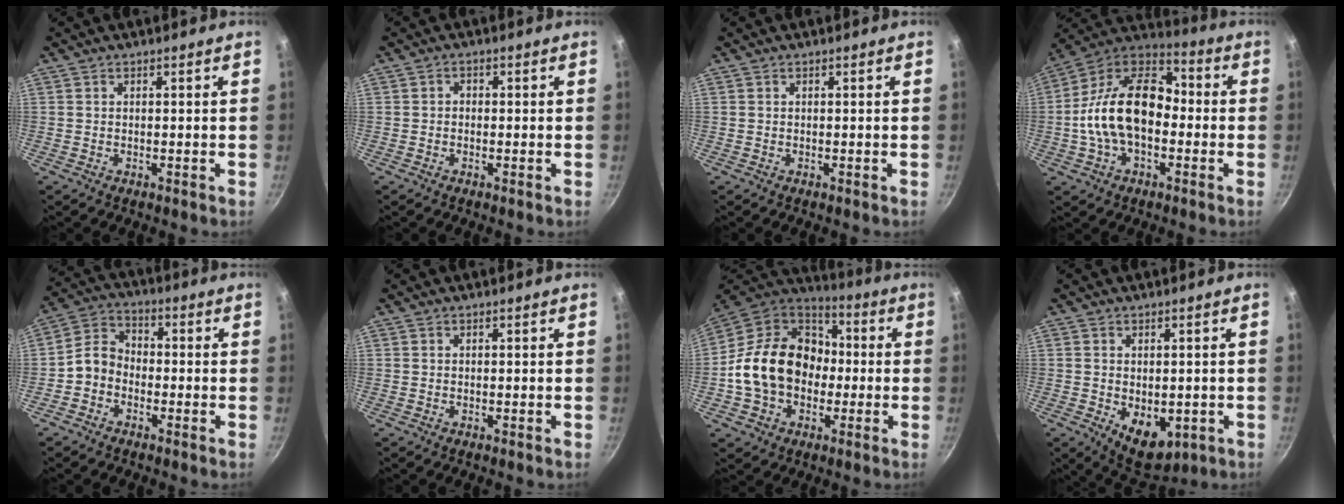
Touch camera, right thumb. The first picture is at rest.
{"total": 1.1, "force": [-0.3, 0.9, 0.5], "torque": [-0.007, 0.005, -0.007]}
{"total": 0.0}
{"total": 19.6, "force": [-2.0, 12.4, 15.0], "torque": [-0.237, 0.050, -0.057]}
{"total": 6.3, "force": [-2.2, 5.0, 3.2], "torque": [-0.041, 0.034, -0.061]}
{"total": 0.0}
{"total": 20.7, "force": [-1.7, 16.1, 13.0], "torque": [-0.201, 0.053, -0.036]}
{"total": 8.5, "force": [-1.7, 5.4, 6.3], "torque": [-0.068, -0.009, -0.008]}